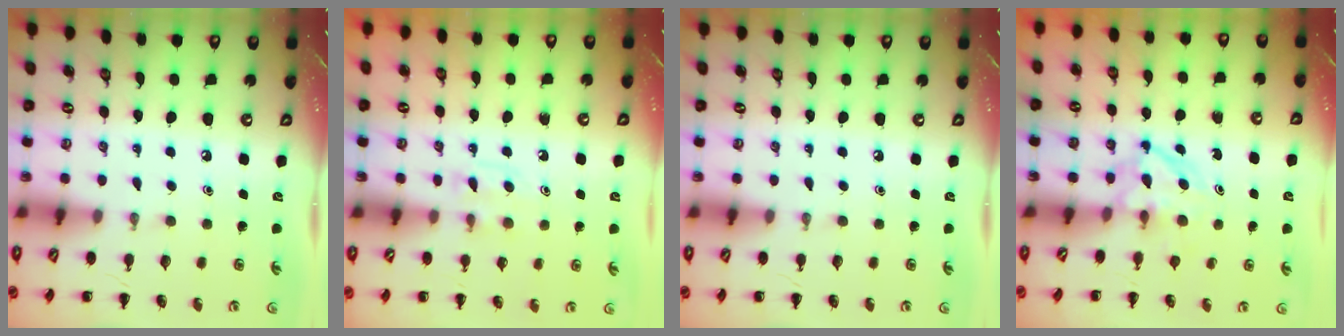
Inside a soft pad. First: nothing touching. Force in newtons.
{"total": 5.7, "press": 5.4, "slide": 1.9}
{"total": 0.0}
{"total": 4.8, "press": 4.7, "slide": 0.8}